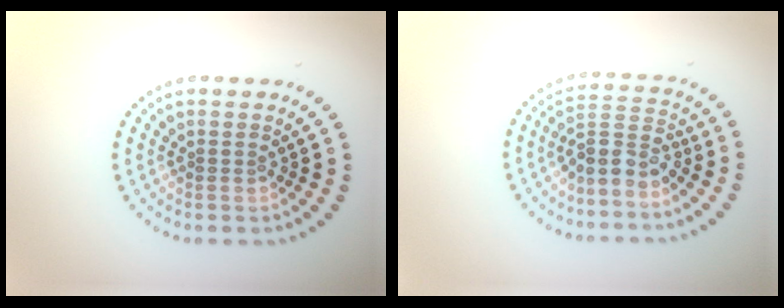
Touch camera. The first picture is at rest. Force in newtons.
{"total": 3.2, "press": 2.5, "slide": 1.9}